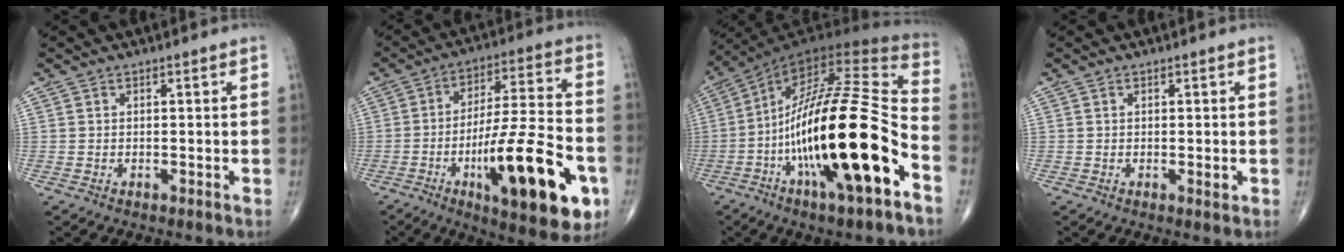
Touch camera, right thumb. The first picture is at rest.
{"total": 24.1, "force": [-8.6, 6.6, 21.5], "torque": [-0.315, 0.028, -0.123]}
{"total": 28.9, "force": [-10.0, 6.9, 26.3], "torque": [-0.471, 0.035, -0.161]}
{"total": 1.4, "force": [-0.3, 0.4, 1.4], "torque": [-0.017, -0.005, -0.004]}